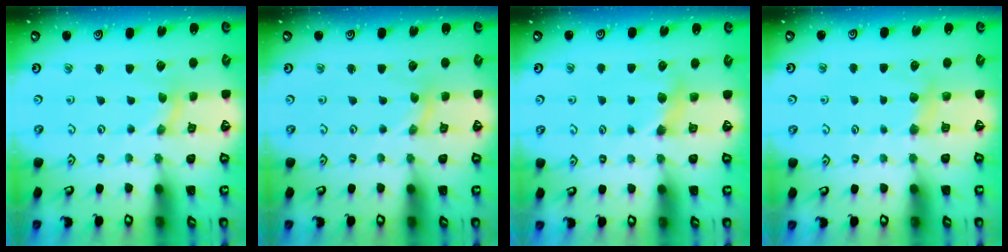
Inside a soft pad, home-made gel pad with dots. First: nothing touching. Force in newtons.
{"total": 0.0}
{"total": 3.3, "press": 3.3, "slide": 0.3}
{"total": 4.8, "press": 4.8, "slide": 0.9}